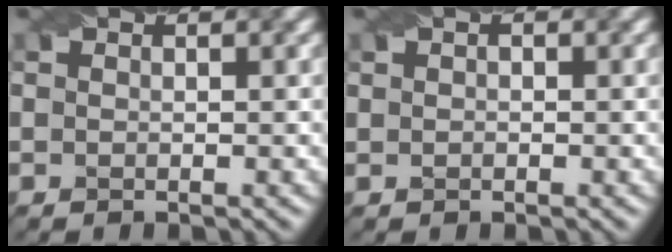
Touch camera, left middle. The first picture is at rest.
{"total": 0.7, "force": [0.1, 0.6, 0.5], "torque": [-0.007, 0.002, 0.002]}